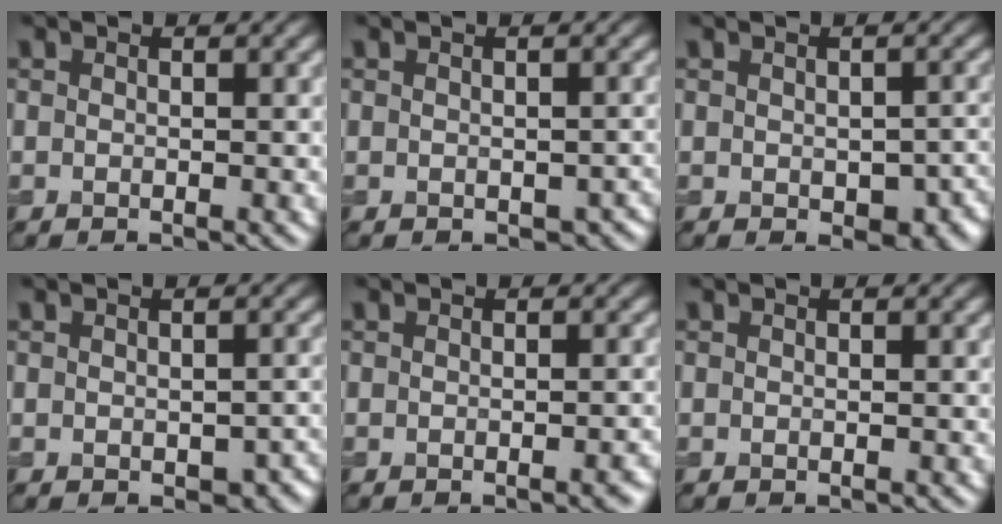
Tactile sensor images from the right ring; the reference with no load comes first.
{"total": 1.8, "force": [-0.6, 1.2, 1.1], "torque": [-0.016, -0.012, -0.001]}
{"total": 4.1, "force": [-0.9, 2.5, 3.1], "torque": [-0.039, -0.017, -0.005]}
{"total": 2.5, "force": [-0.7, 1.6, 1.7], "torque": [-0.022, -0.014, -0.003]}
{"total": 1.3, "force": [-0.6, 0.3, 1.2], "torque": [-0.011, -0.001, -0.007]}
{"total": 0.0}